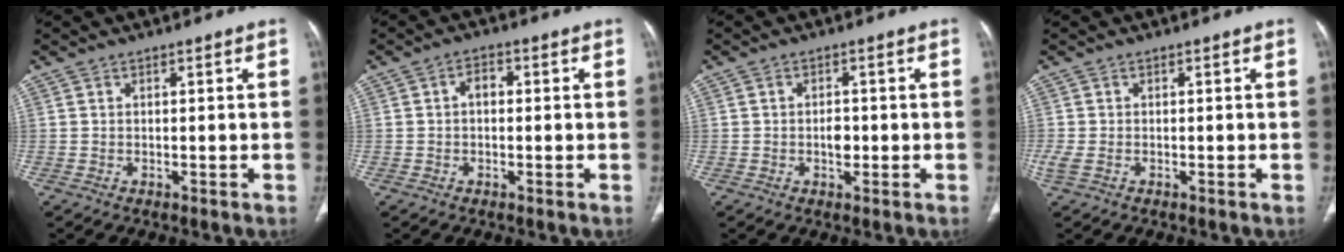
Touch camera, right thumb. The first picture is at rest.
{"total": 2.8, "force": [0.1, 1.9, 2.1], "torque": [-0.026, 0.013, -0.004]}
{"total": 2.6, "force": [-0.4, 1.8, 1.9], "torque": [-0.022, 0.004, -0.008]}
{"total": 1.9, "force": [-0.6, 1.1, 1.4], "torque": [-0.052, 0.001, -0.011]}